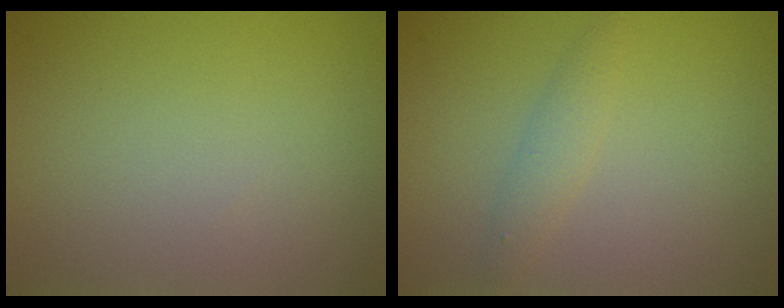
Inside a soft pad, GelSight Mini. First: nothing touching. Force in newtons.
{"total": 1.6, "press": 1.6, "slide": 0.1}